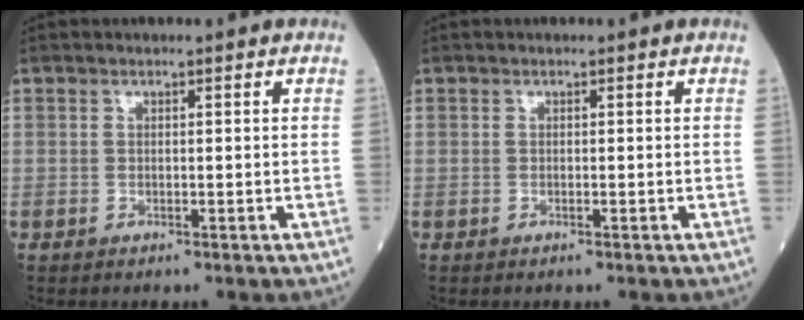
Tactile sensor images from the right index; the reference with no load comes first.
{"total": 0.0}